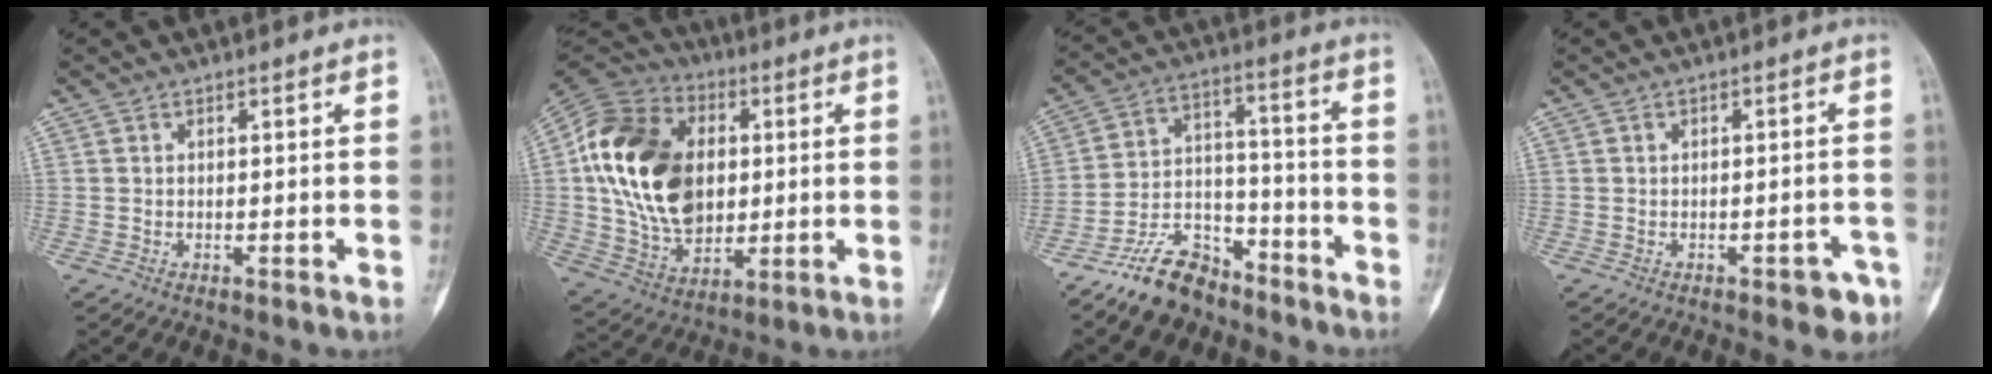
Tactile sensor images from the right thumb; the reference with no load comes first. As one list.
[{"total": 23.9, "force": [2.4, 16.7, 17.0], "torque": [-0.308, 0.001, 0.049]}, {"total": 11.8, "force": [-9.3, 5.8, 4.3], "torque": [-0.061, 0.083, -0.172]}, {"total": 4.2, "force": [-2.4, 1.9, 2.8], "torque": [-0.018, 0.019, -0.024]}]